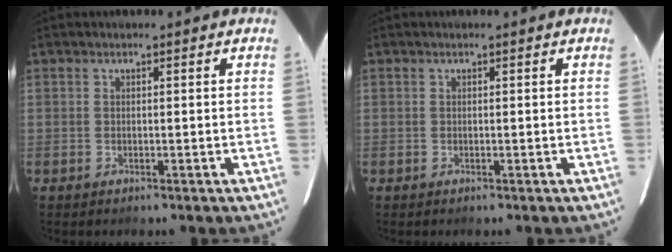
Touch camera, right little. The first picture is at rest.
{"total": 0.0}